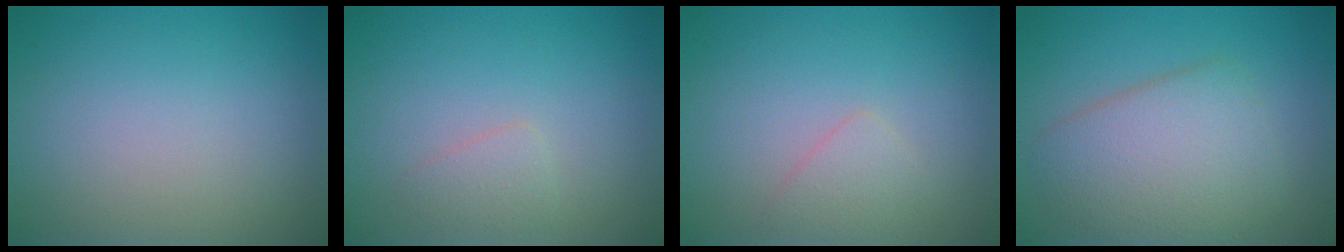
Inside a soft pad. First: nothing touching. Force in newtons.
{"total": 1.2, "press": 1.2, "slide": 0.0}
{"total": 1.5, "press": 1.5, "slide": 0.0}
{"total": 5.6, "press": 5.6, "slide": 0.3}